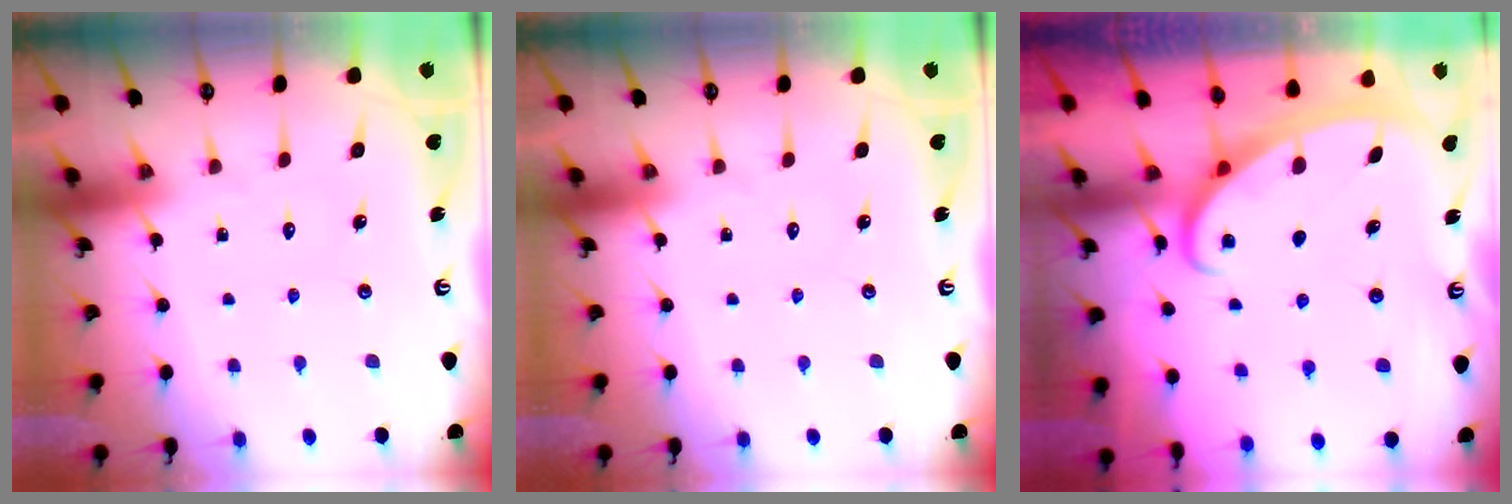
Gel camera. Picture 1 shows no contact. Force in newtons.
{"total": 0.0}
{"total": 2.6, "press": 2.6, "slide": 0.5}